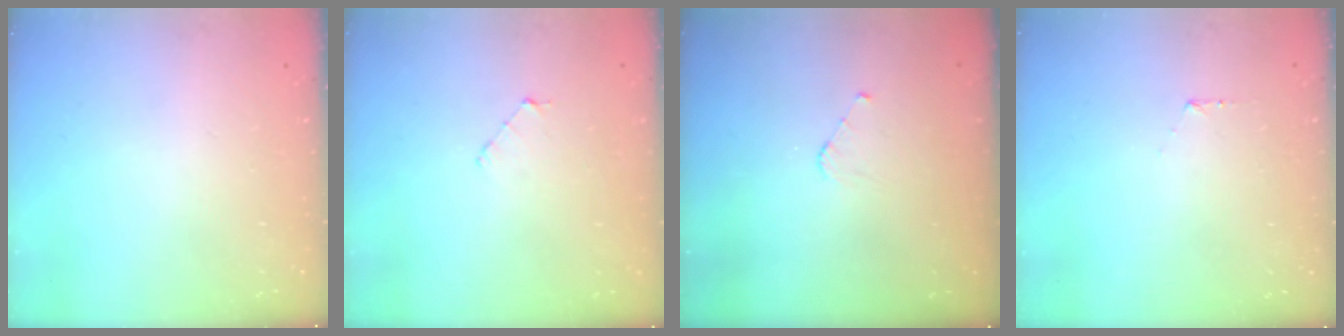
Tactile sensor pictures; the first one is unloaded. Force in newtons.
{"total": 2.9, "press": 2.9, "slide": 0.3}
{"total": 3.0, "press": 3.0, "slide": 0.2}
{"total": 4.2, "press": 4.1, "slide": 0.4}